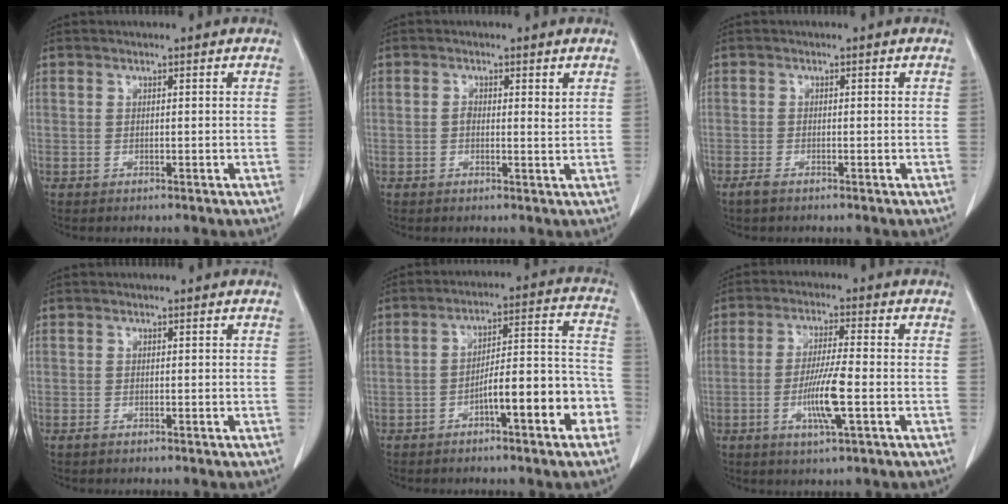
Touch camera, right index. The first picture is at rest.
{"total": 1.9, "force": [0.4, 0.9, 1.6], "torque": [-0.025, -0.001, 0.004]}
{"total": 1.4, "force": [-1.1, 0.3, 0.9], "torque": [-0.024, -0.003, -0.021]}
{"total": 0.5, "force": [-0.4, 0.1, 0.3], "torque": [-0.008, -0.001, -0.007]}
{"total": 11.5, "force": [-5.1, 2.0, 10.2], "torque": [-0.136, 0.038, -0.074]}
{"total": 7.4, "force": [-2.2, 0.2, 7.1], "torque": [-0.135, -0.008, -0.043]}